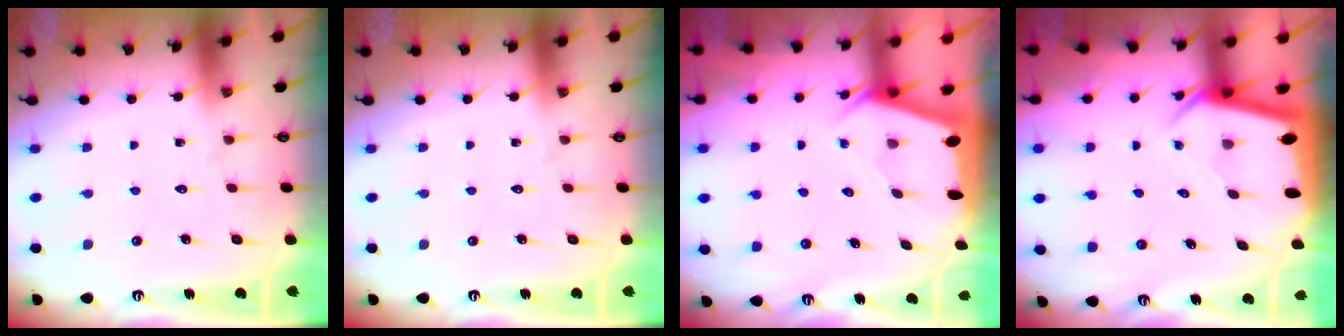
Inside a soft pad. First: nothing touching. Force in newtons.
{"total": 0.0}
{"total": 2.9, "press": 2.9, "slide": 0.2}
{"total": 3.5, "press": 3.5, "slide": 0.4}